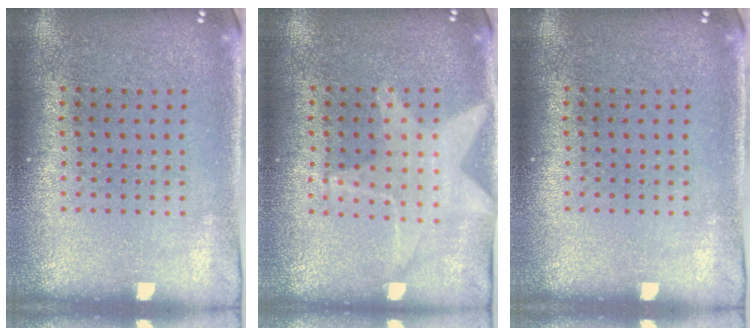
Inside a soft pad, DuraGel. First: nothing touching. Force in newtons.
{"total": 1.1, "press": 1.1, "slide": 0.2}
{"total": 0.0}